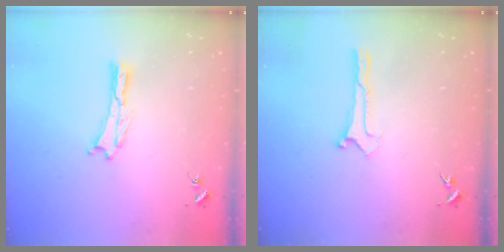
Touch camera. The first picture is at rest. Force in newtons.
{"total": 0.0}